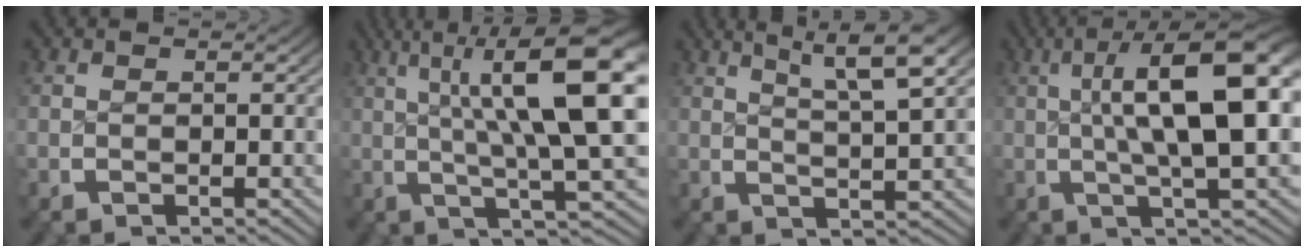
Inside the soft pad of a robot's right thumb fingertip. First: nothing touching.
{"total": 12.3, "force": [3.0, 4.7, 11.0], "torque": [-0.139, 0.001, 0.038]}
{"total": 6.5, "force": [3.6, 2.0, 5.1], "torque": [-0.068, 0.013, 0.054]}
{"total": 12.8, "force": [2.0, 5.2, 11.5], "torque": [-0.155, 0.008, 0.021]}